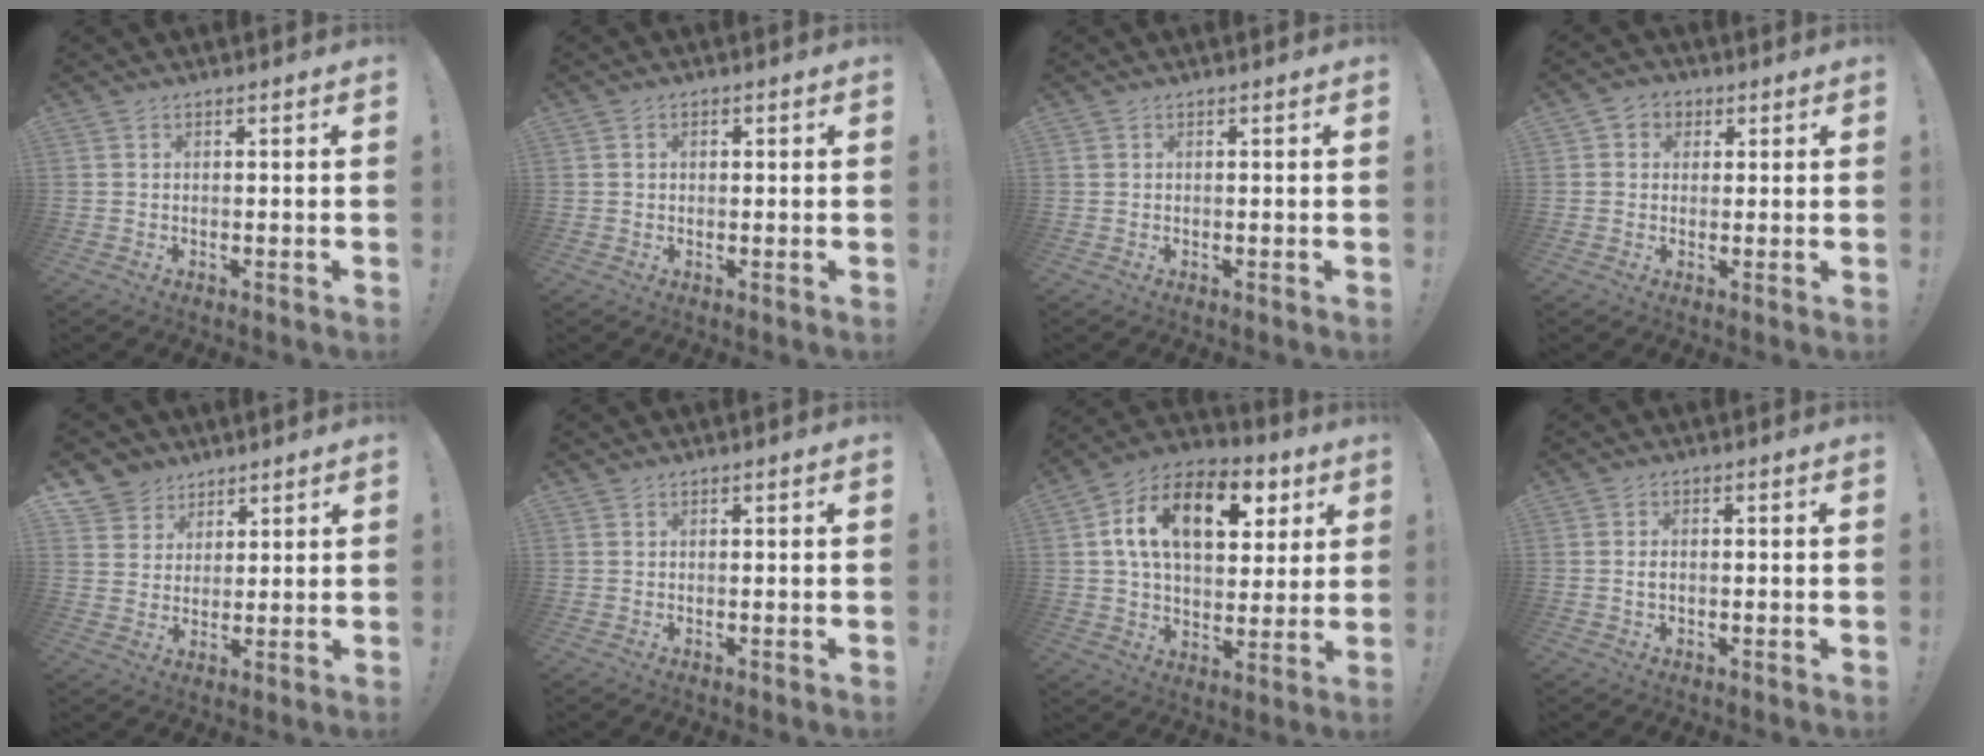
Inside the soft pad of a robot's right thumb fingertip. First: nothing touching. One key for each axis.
{"total": 1.2, "fx": -0.1, "fy": 1.1, "fz": 0.6, "tx": -0.007, "ty": 0.003, "tz": -0.003}
{"total": 0.6, "fx": 0.3, "fy": 0.5, "fz": 0.2, "tx": -0.011, "ty": 0.004, "tz": 0.007}
{"total": 3.6, "fx": 0.4, "fy": 3.5, "fz": 1.1, "tx": -0.019, "ty": 0.004, "tz": 0.007}
{"total": 7.2, "fx": 4.8, "fy": 5.4, "fz": 0.3, "tx": -0.010, "ty": -0.041, "tz": 0.096}
{"total": 0.5, "fx": 0.5, "fy": 0.3, "fz": 0.0, "tx": 0.004, "ty": -0.003, "tz": 0.009}
{"total": 18.3, "fx": 6.7, "fy": 11.1, "fz": 12.9, "tx": -0.200, "ty": -0.013, "tz": 0.113}
{"total": 1.5, "fx": 0.1, "fy": 0.9, "fz": 1.2, "tx": -0.025, "ty": 0.005, "tz": 0.001}